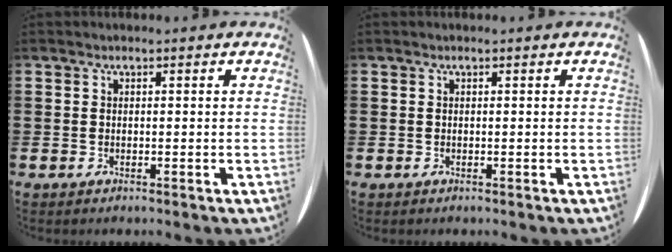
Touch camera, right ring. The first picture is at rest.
{"total": 0.0}